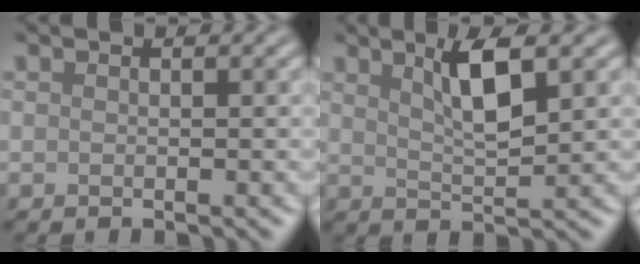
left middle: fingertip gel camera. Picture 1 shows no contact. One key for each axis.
{"total": 3.8, "fx": 1.5, "fy": 0.8, "fz": 3.4, "tx": -0.061, "ty": -0.003, "tz": 0.034}